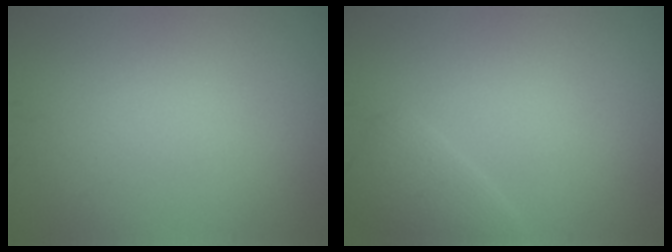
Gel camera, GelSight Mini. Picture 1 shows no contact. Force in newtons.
{"total": 1.8, "press": 1.8, "slide": 0.1}